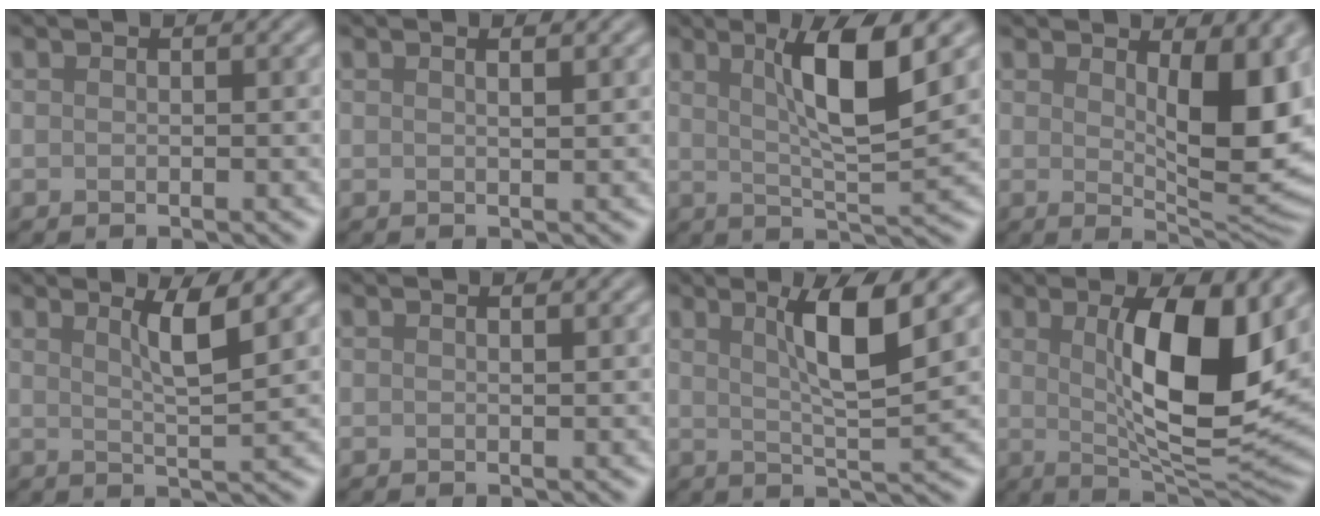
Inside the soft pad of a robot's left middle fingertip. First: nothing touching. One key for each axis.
{"total": 1.1, "fx": 0.6, "fy": 0.3, "fz": 0.9, "tx": -0.009, "ty": 0.002, "tz": 0.006}
{"total": 6.9, "fx": 2.4, "fy": 1.2, "fz": 6.3, "tx": -0.100, "ty": 0.000, "tz": 0.042}
{"total": 7.3, "fx": 1.9, "fy": 2.7, "fz": 6.5, "tx": -0.094, "ty": -0.013, "tz": 0.035}
{"total": 3.5, "fx": 1.7, "fy": 0.6, "fz": 3.0, "tx": -0.042, "ty": -0.001, "tz": 0.029}
{"total": 0.5, "fx": 0.3, "fy": 0.1, "fz": 0.4, "tx": -0.004, "ty": 0.002, "tz": 0.004}
{"total": 5.7, "fx": 2.2, "fy": 0.9, "fz": 5.2, "tx": -0.085, "ty": -0.003, "tz": 0.039}
{"total": 10.4, "fx": 2.0, "fy": 3.0, "fz": 9.8, "tx": -0.156, "ty": -0.012, "tz": 0.041}